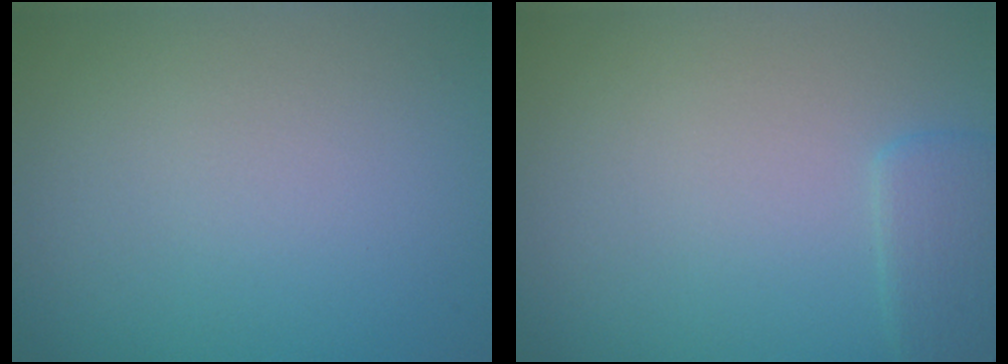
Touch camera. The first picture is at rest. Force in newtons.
{"total": 1.9, "press": 1.9, "slide": 0.2}